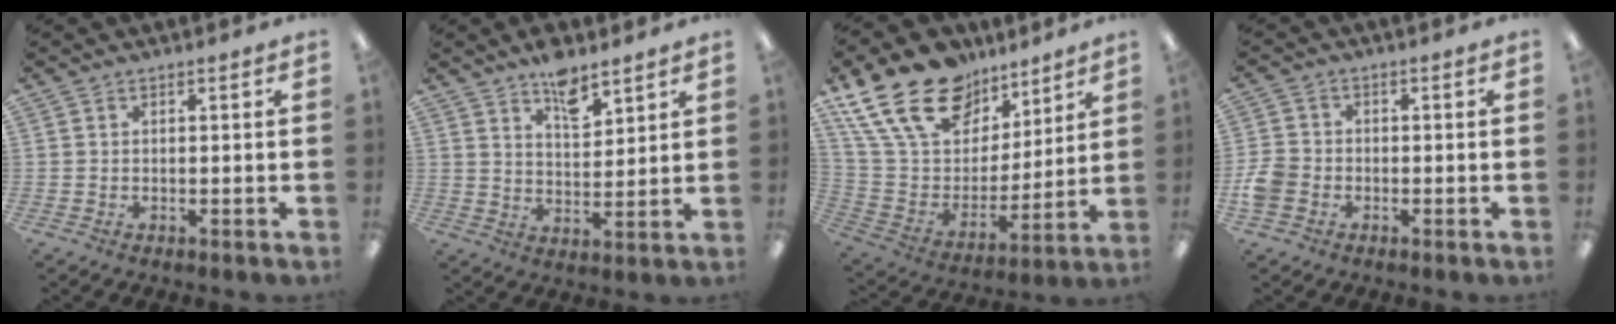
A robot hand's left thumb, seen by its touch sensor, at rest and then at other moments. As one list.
[{"total": 8.0, "force": [6.1, 3.4, 3.9], "torque": [-0.046, -0.040, 0.103]}, {"total": 22.6, "force": [15.1, 13.0, 10.8], "torque": [-0.218, -0.081, 0.281]}, {"total": 5.3, "force": [-1.8, 4.3, 2.5], "torque": [-0.052, 0.013, -0.032]}]